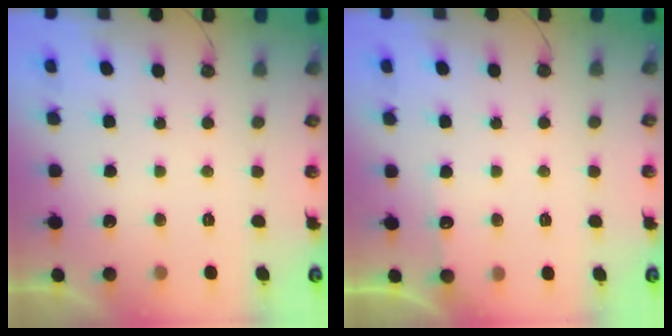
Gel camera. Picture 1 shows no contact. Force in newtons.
{"total": 4.3, "press": 4.3, "slide": 0.5}